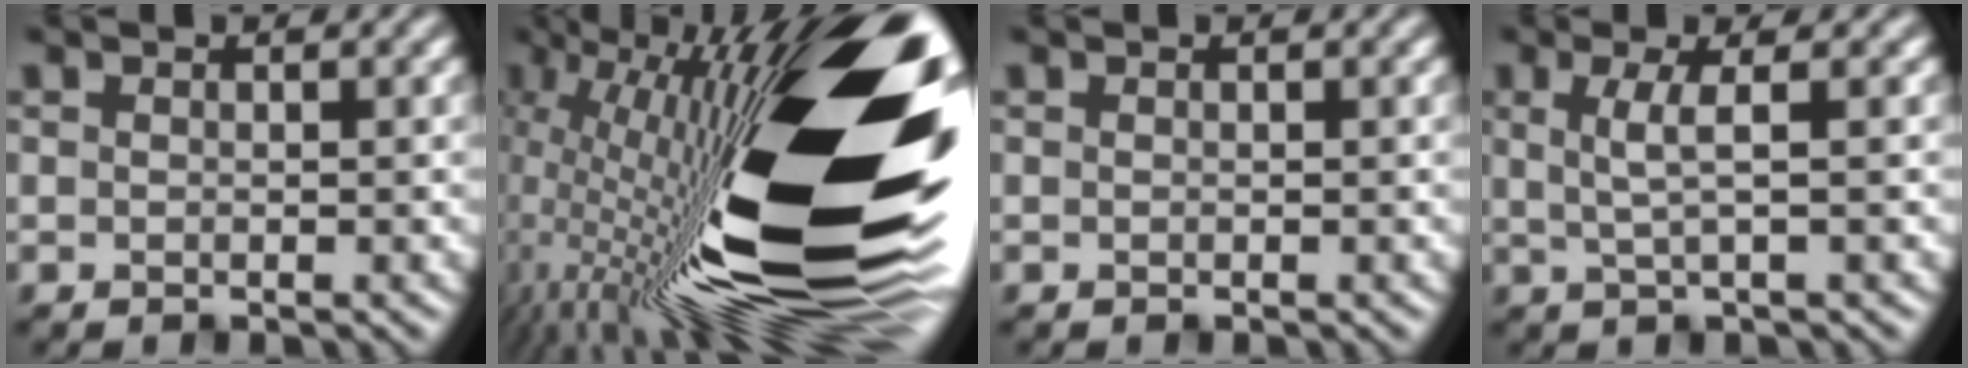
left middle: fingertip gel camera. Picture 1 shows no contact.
{"total": 21.1, "force": [1.6, 8.2, 19.3], "torque": [-0.333, -0.017, 0.017]}
{"total": 0.0}
{"total": 2.4, "force": [0.4, 0.5, 2.3], "torque": [-0.045, -0.001, 0.010]}